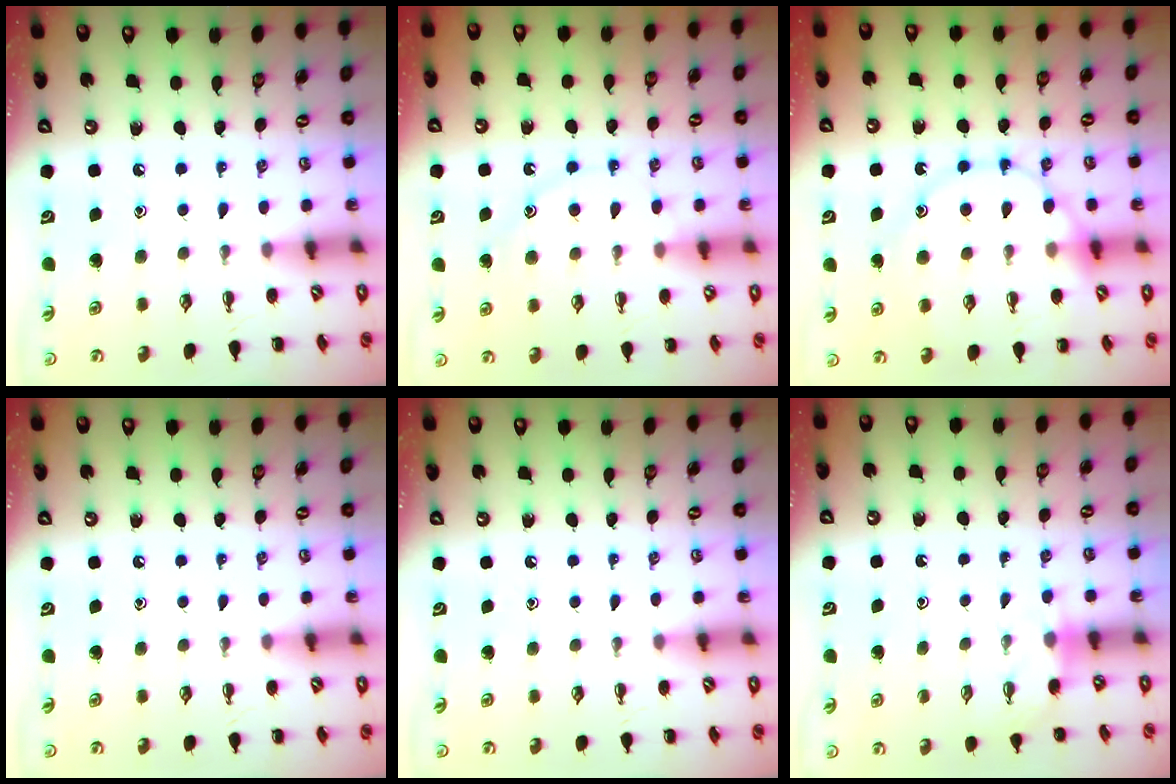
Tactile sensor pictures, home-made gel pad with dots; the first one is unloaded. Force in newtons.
{"total": 12.5, "press": 12.5, "slide": 0.9}
{"total": 15.0, "press": 14.9, "slide": 1.3}
{"total": 0.0}
{"total": 0.0}
{"total": 2.6, "press": 2.5, "slide": 0.9}